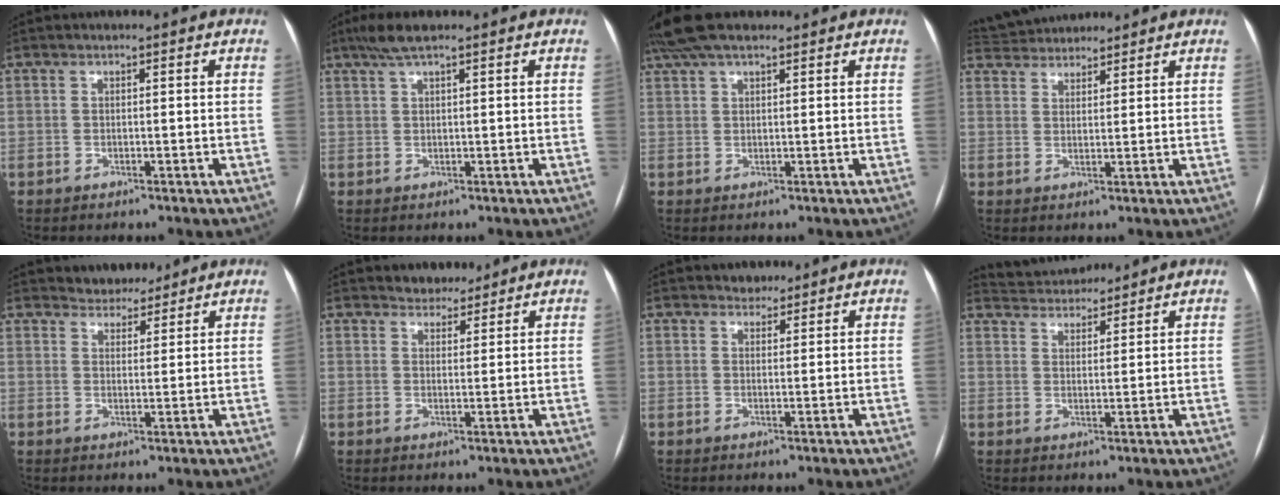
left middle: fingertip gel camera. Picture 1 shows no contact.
{"total": 3.9, "force": [2.8, 0.4, 2.7], "torque": [-0.060, 0.016, 0.054]}
{"total": 7.9, "force": [6.1, 2.3, 4.4], "torque": [-0.086, 0.041, 0.114]}
{"total": 7.9, "force": [7.4, 2.1, 1.6], "torque": [-0.034, 0.038, 0.124]}
{"total": 4.2, "force": [3.9, 1.6, 0.1], "torque": [-0.001, 0.008, 0.059]}
{"total": 3.2, "force": [2.9, 1.3, 0.2], "torque": [-0.003, 0.005, 0.045]}
{"total": 1.8, "force": [1.6, 0.9, -0.1], "torque": [0.000, 0.002, 0.022]}
{"total": 6.1, "force": [5.9, 1.0, 0.6], "torque": [-0.020, 0.027, 0.098]}